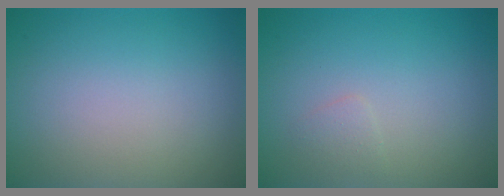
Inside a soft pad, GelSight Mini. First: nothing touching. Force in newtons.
{"total": 0.8, "press": 0.8, "slide": 0.1}